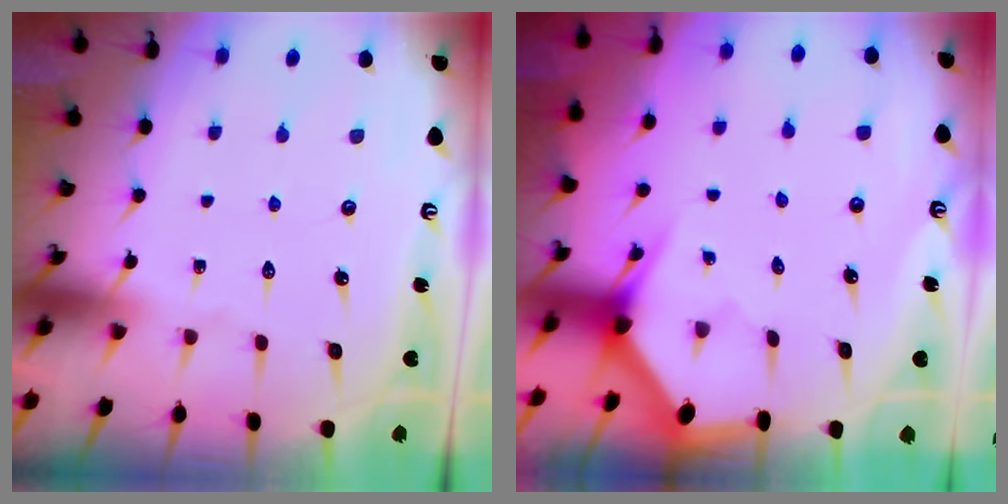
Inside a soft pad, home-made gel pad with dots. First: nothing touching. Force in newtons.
{"total": 2.9, "press": 2.9, "slide": 0.1}